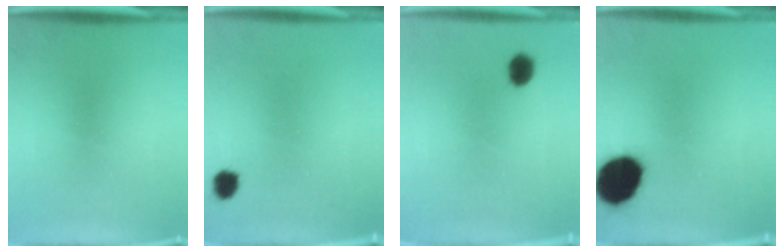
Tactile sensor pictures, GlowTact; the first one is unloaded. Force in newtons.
{"total": 2.8}
{"total": 3.5}
{"total": 16.7}